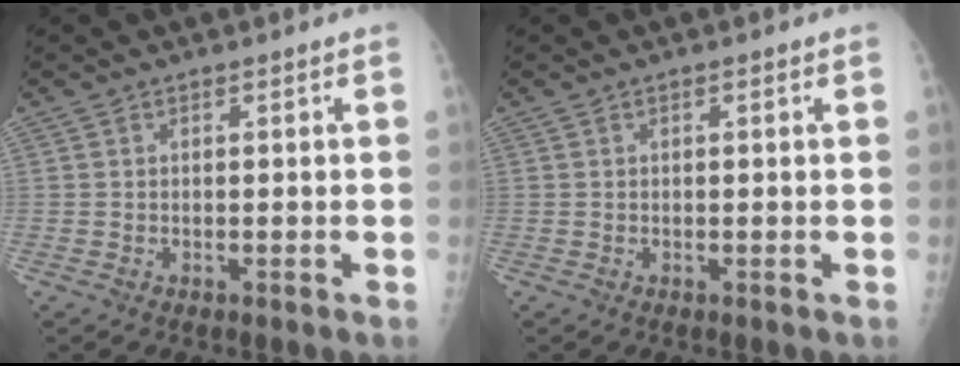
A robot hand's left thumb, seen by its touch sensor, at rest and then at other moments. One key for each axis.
{"total": 0.6, "fx": 0.3, "fy": 0.2, "fz": 0.5, "tx": -0.009, "ty": 0.000, "tz": 0.003}